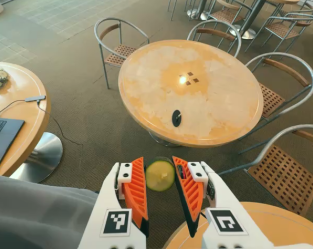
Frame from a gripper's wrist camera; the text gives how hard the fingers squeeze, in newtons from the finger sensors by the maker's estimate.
{"total": 8.3, "left": 8.1, "right": 8.6}